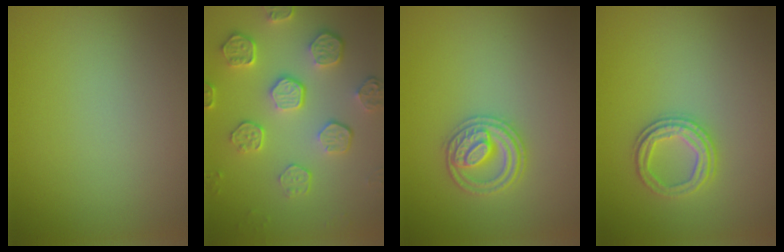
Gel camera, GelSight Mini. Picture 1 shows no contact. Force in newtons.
{"total": 5.8, "press": 4.2, "slide": 3.9}
{"total": 2.7, "press": 2.6, "slide": 0.3}
{"total": 2.5, "press": 2.4, "slide": 0.9}